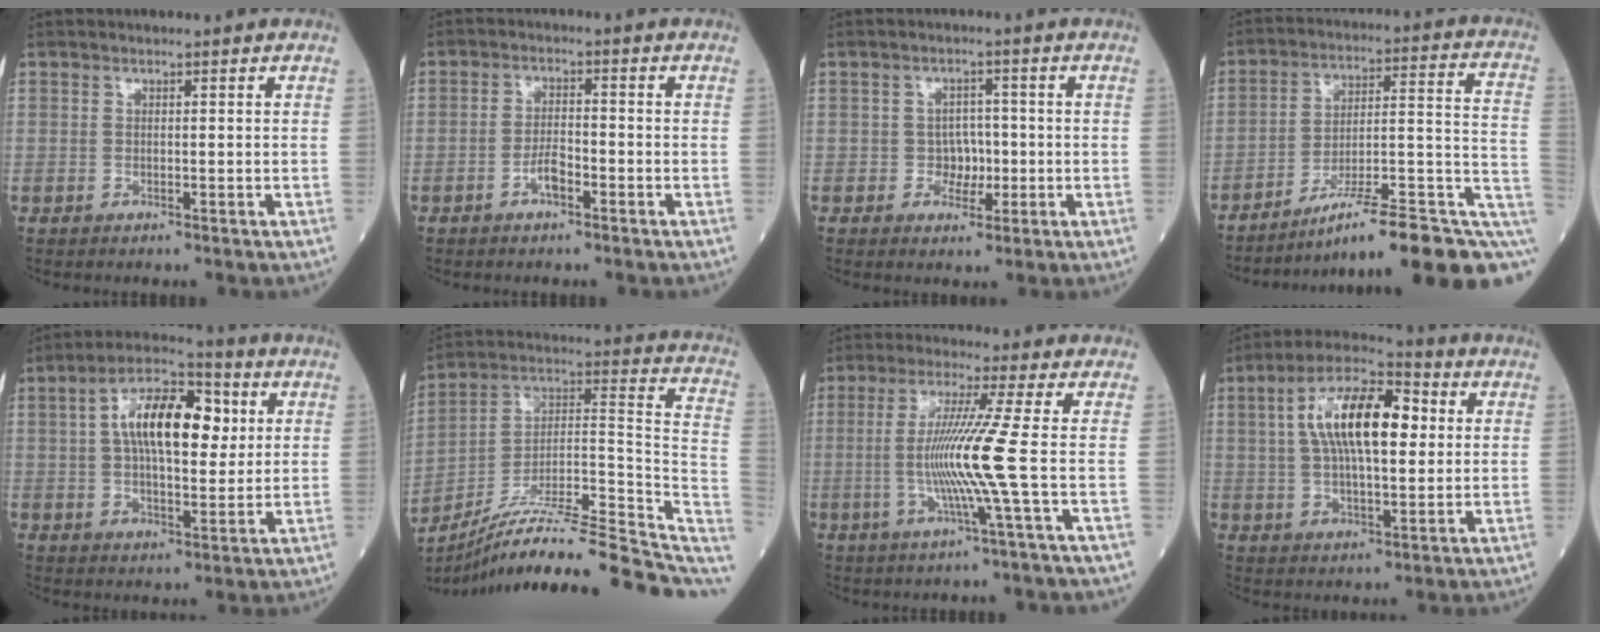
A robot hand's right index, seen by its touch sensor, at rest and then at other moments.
{"total": 3.1, "force": [-1.7, 1.0, 2.4], "torque": [-0.043, 0.004, -0.033]}
{"total": 3.3, "force": [-0.7, 2.8, 1.6], "torque": [-0.013, 0.008, -0.010]}
{"total": 19.7, "force": [-11.0, 2.5, 16.2], "torque": [-0.165, 0.035, -0.159]}
{"total": 13.3, "force": [3.2, 5.4, 11.8], "torque": [-0.210, 0.031, 0.048]}
{"total": 24.2, "force": [-19.9, 2.1, 13.5], "torque": [-0.156, 0.033, -0.312]}
{"total": 9.3, "force": [-1.1, -2.5, 8.9], "torque": [-0.181, -0.012, -0.020]}
{"total": 14.2, "force": [2.9, 5.0, 13.0], "torque": [-0.243, 0.030, 0.044]}